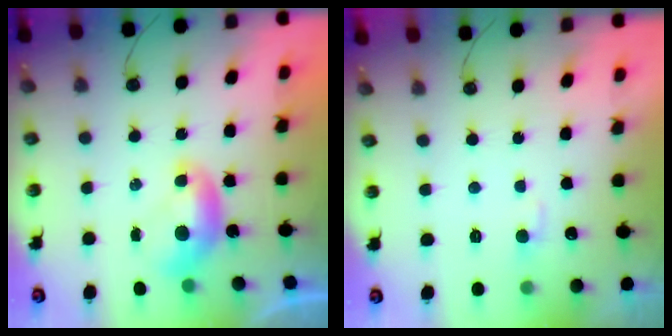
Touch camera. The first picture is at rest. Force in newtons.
{"total": 2.8, "press": 2.8, "slide": 0.5}